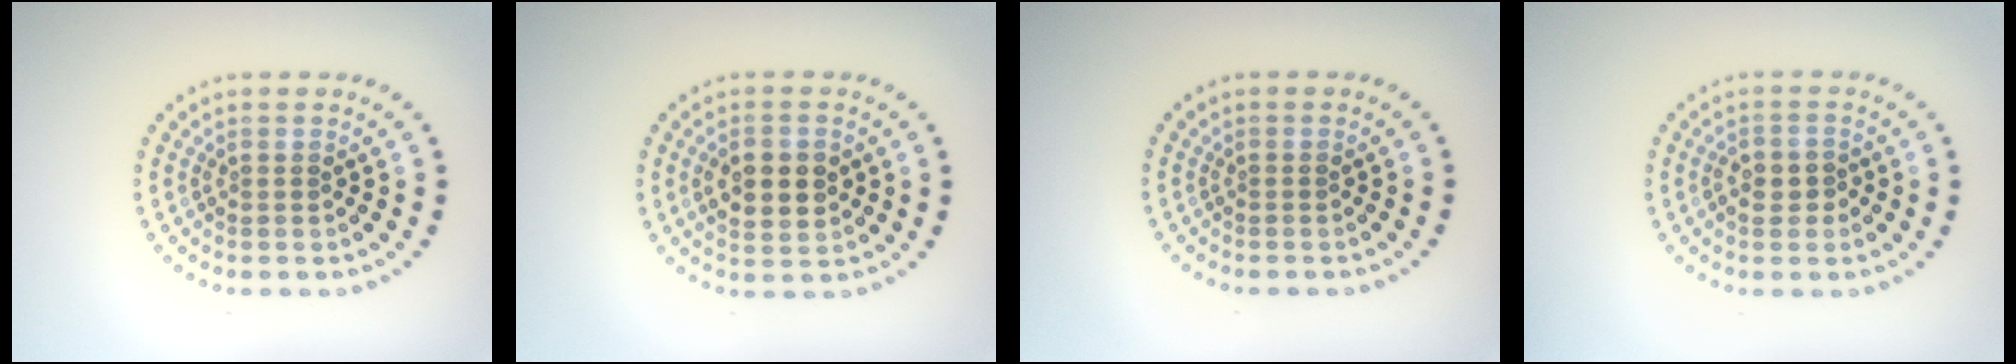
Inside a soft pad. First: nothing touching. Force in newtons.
{"total": 4.4, "press": 4.4, "slide": 0.1}
{"total": 0.0}
{"total": 1.7, "press": 1.6, "slide": 0.4}